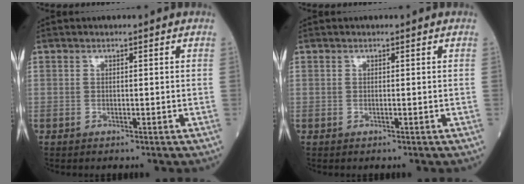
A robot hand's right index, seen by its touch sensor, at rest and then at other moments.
{"total": 0.0}